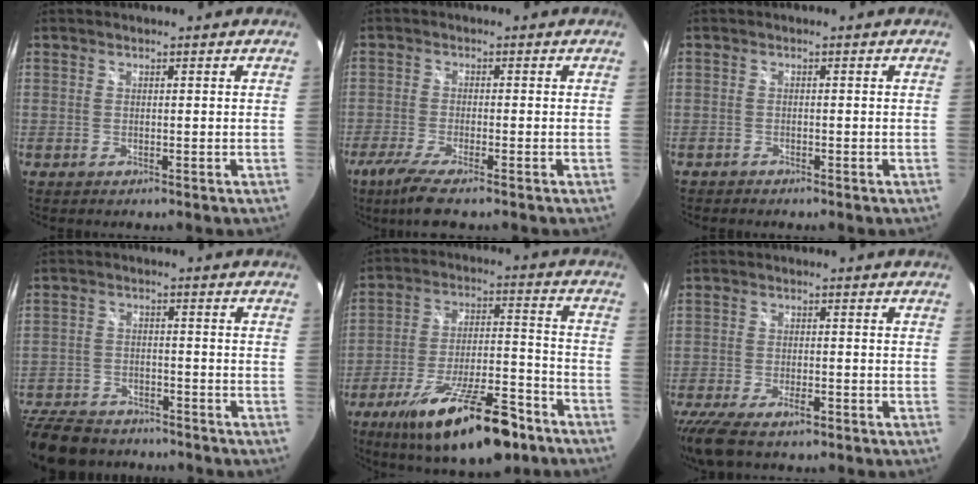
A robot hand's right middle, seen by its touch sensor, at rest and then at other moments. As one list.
[{"total": 7.0, "force": [-5.1, 0.5, 4.7], "torque": [-0.112, -0.026, -0.095]}, {"total": 1.2, "force": [-1.1, 0.4, -0.1], "torque": [-0.004, 0.000, -0.022]}, {"total": 17.4, "force": [-13.8, 8.2, 6.6], "torque": [-0.184, -0.003, -0.225]}, {"total": 21.1, "force": [-14.1, 6.5, 14.4], "torque": [-0.244, -0.019, -0.216]}, {"total": 9.6, "force": [-7.1, 3.3, 5.5], "torque": [-0.136, -0.029, -0.127]}]